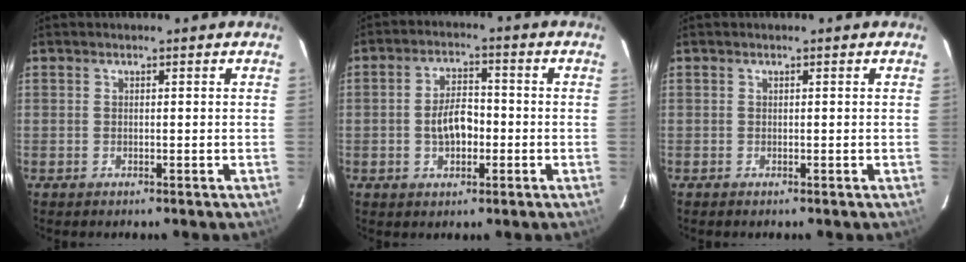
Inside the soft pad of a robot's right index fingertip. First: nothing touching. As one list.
[{"total": 6.3, "force": [-1.3, 3.6, 5.0], "torque": [-0.095, 0.012, -0.015]}, {"total": 0.0}]